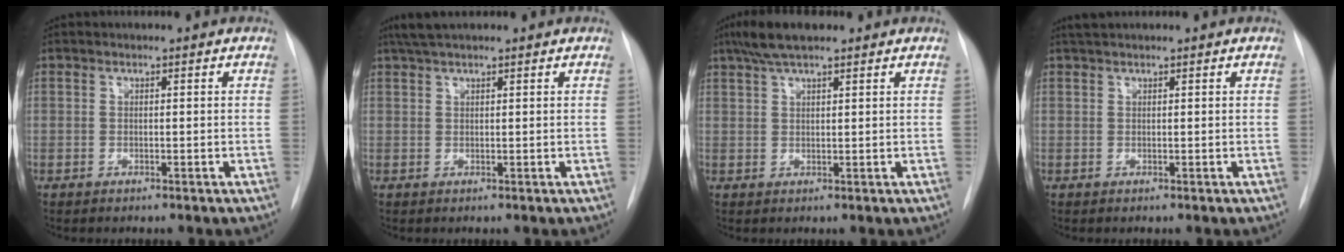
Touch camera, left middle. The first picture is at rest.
{"total": 4.1, "force": [3.4, 0.5, 2.3], "torque": [-0.041, 0.028, 0.061]}
{"total": 5.9, "force": [4.5, 1.1, 3.8], "torque": [-0.077, 0.022, 0.080]}
{"total": 1.6, "force": [1.4, 0.1, 0.7], "torque": [-0.015, 0.017, 0.028]}